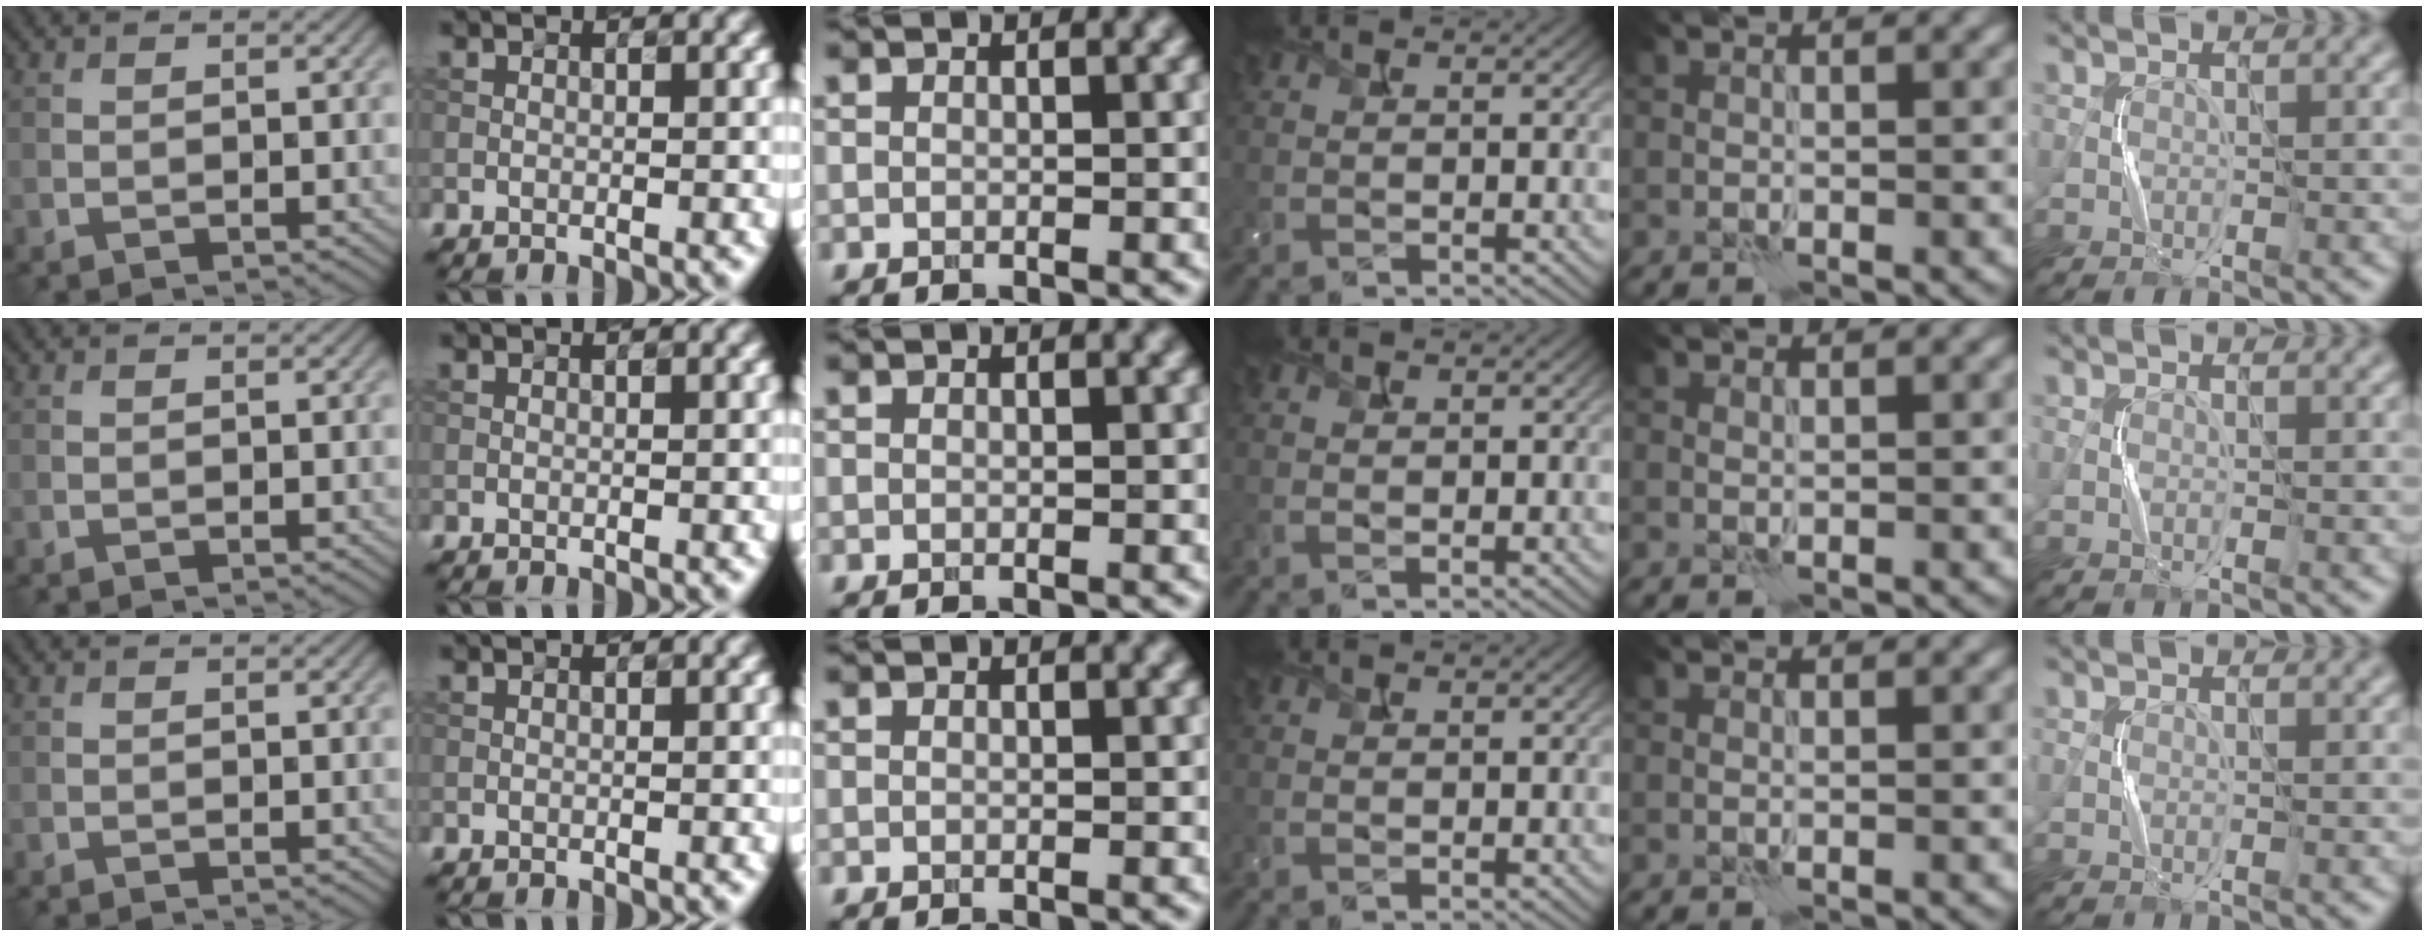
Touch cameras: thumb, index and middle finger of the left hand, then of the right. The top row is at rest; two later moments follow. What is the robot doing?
{"motion": "squeeze", "object": "bubble wrap"}